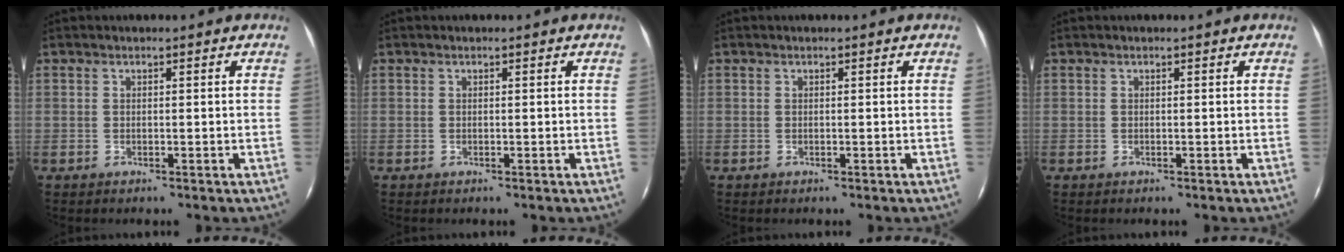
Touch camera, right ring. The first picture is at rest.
{"total": 0.0}
{"total": 0.0}
{"total": 0.0}